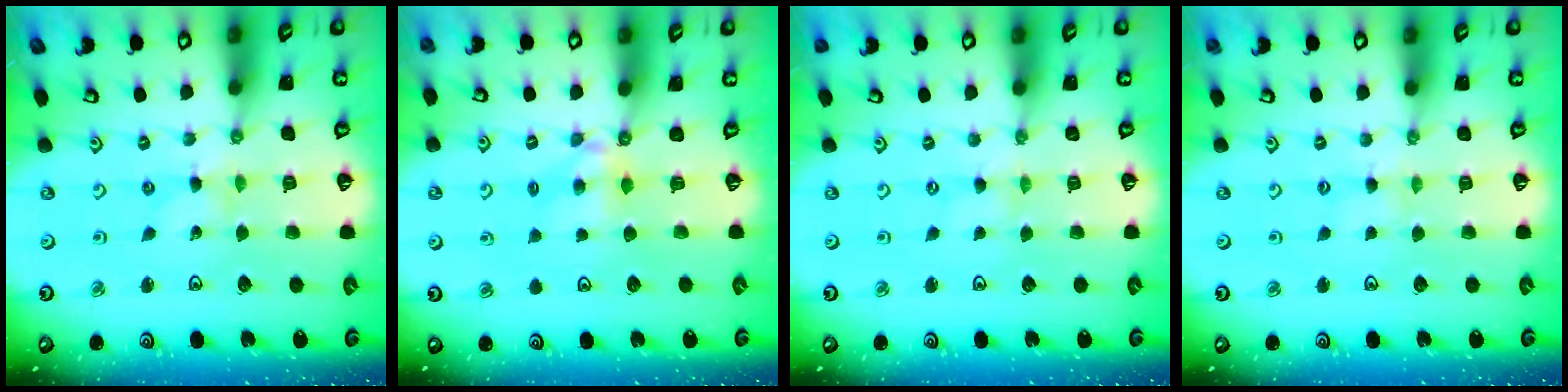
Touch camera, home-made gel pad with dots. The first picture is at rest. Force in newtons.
{"total": 4.7, "press": 4.7, "slide": 0.4}
{"total": 0.0}
{"total": 1.5, "press": 1.5, "slide": 0.3}